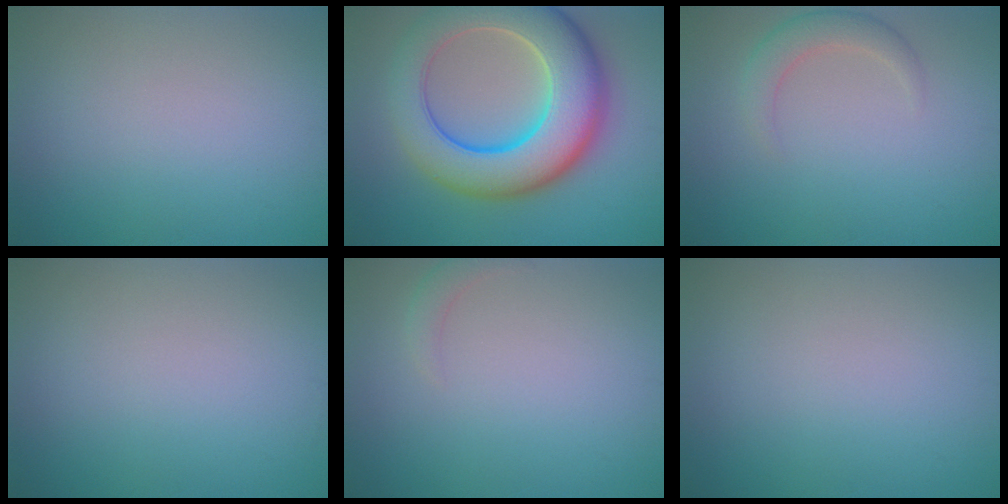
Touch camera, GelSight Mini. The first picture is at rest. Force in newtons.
{"total": 11.9, "press": 11.9, "slide": 0.3}
{"total": 2.4, "press": 2.4, "slide": 0.2}
{"total": 0.0}
{"total": 1.2, "press": 1.1, "slide": 0.2}
{"total": 0.0}